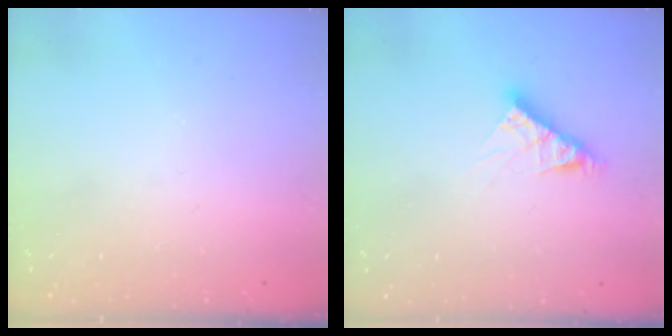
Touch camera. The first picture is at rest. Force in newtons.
{"total": 6.9, "press": 6.9, "slide": 0.6}